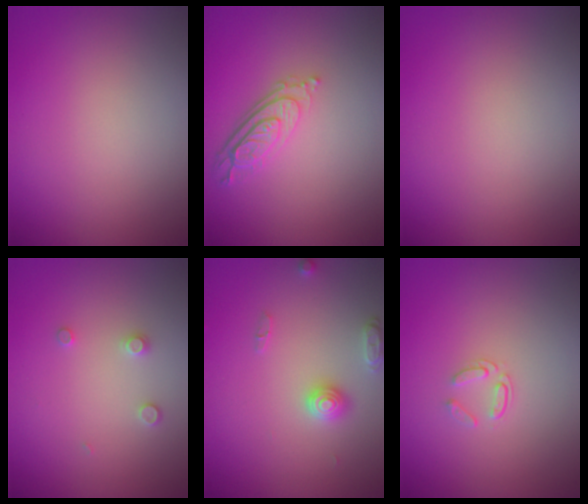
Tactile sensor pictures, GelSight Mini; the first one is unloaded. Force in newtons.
{"total": 3.3, "press": 2.6, "slide": 2.1}
{"total": 0.0}
{"total": 1.0, "press": 1.0, "slide": 0.2}
{"total": 2.5, "press": 2.5, "slide": 0.4}
{"total": 1.1, "press": 0.7, "slide": 0.9}